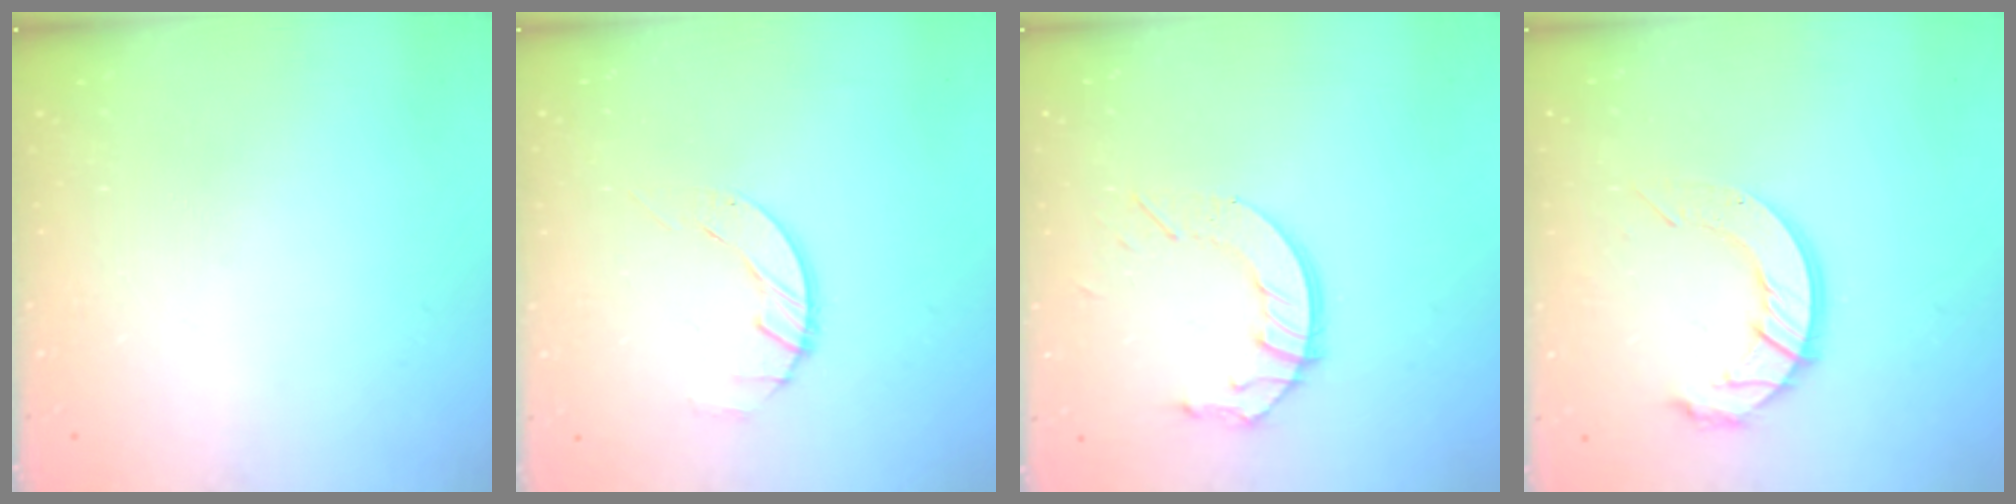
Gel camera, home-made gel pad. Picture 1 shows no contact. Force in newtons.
{"total": 2.9, "press": 2.8, "slide": 0.3}
{"total": 8.9, "press": 8.9, "slide": 0.7}
{"total": 11.1, "press": 11.1, "slide": 1.0}